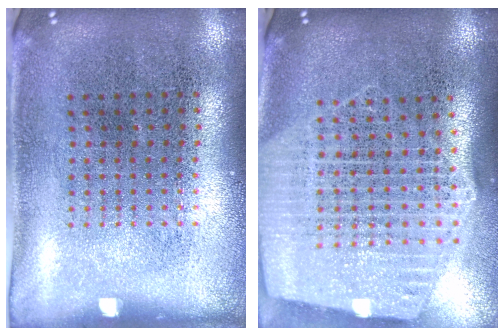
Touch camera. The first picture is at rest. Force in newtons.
{"total": 2.6, "press": 2.2, "slide": 1.4}